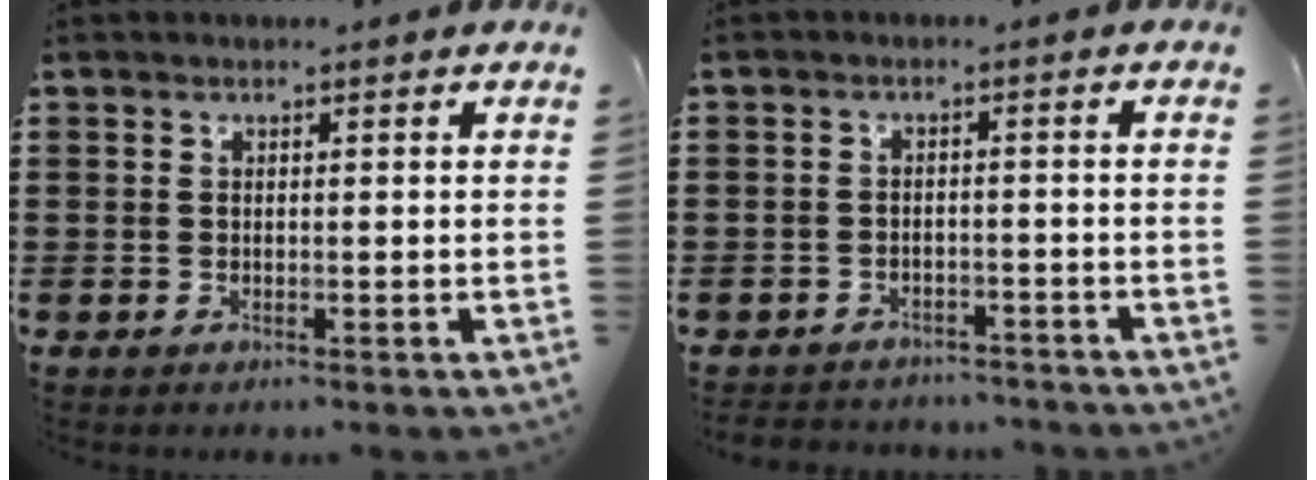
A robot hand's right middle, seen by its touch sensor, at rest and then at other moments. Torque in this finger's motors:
{"motor_torque": [-1.14, 0.48, -1.05, -0.21]}